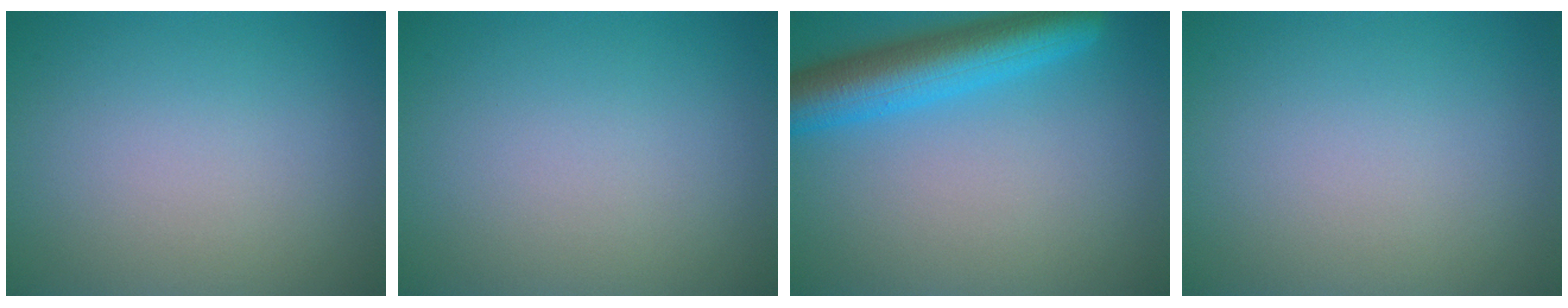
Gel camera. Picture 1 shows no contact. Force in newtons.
{"total": 0.0}
{"total": 6.7, "press": 6.7, "slide": 0.2}
{"total": 0.0}